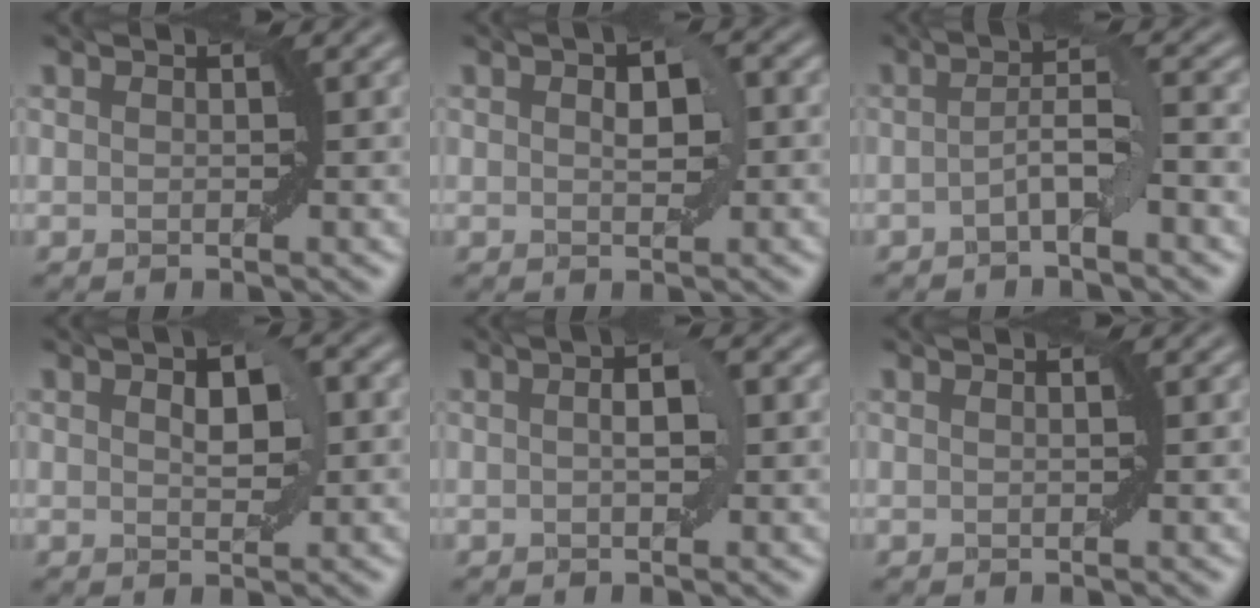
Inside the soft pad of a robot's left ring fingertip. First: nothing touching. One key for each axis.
{"total": 2.9, "fx": 0.4, "fy": 1.5, "fz": 2.5, "tx": -0.036, "ty": 0.005, "tz": 0.007}
{"total": 3.1, "fx": -1.0, "fy": 0.3, "fz": 2.9, "tx": -0.051, "ty": 0.013, "tz": -0.024}
{"total": 3.4, "fx": 0.7, "fy": 1.7, "fz": 2.9, "tx": -0.043, "ty": 0.005, "tz": 0.013}
{"total": 2.5, "fx": 0.3, "fy": 0.8, "fz": 2.3, "tx": -0.035, "ty": 0.006, "tz": 0.002}
{"total": 0.0}